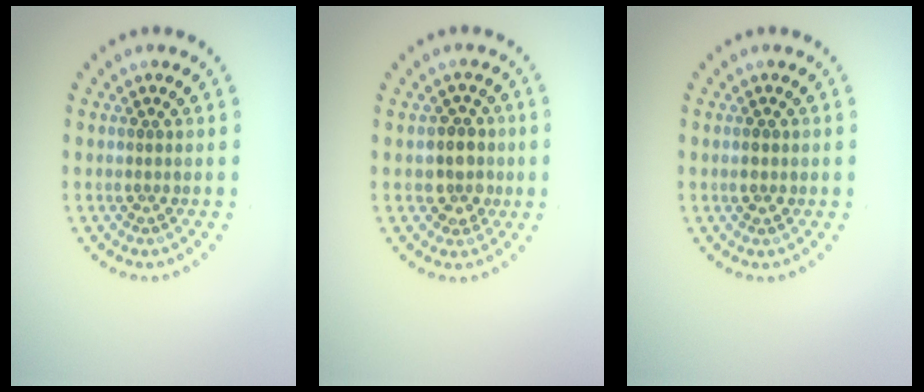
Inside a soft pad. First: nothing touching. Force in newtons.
{"total": 2.9, "press": 2.6, "slide": 1.2}
{"total": 1.3, "press": 1.3, "slide": 0.2}